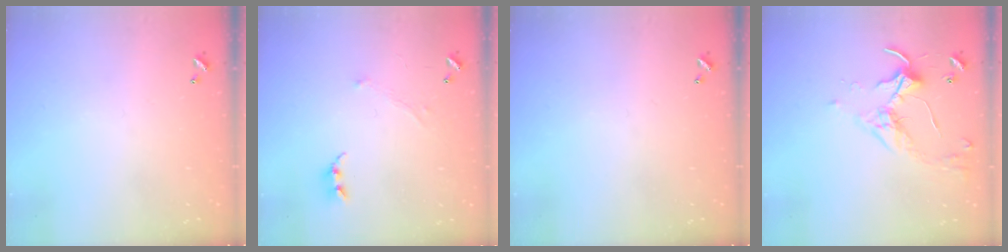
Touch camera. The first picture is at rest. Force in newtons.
{"total": 0.7, "press": 0.0, "slide": 0.7}
{"total": 0.0}
{"total": 3.5, "press": 3.4, "slide": 0.8}